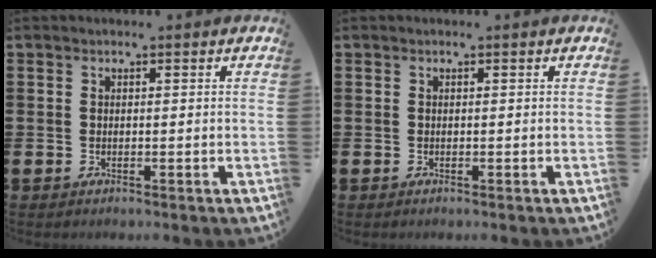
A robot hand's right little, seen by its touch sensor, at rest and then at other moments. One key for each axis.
{"total": 0.0}